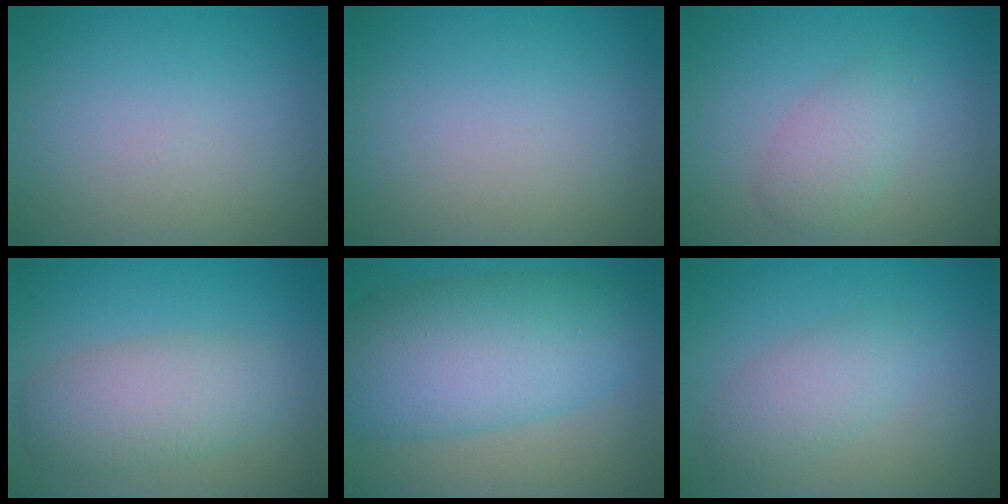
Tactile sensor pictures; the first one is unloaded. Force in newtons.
{"total": 0.0}
{"total": 2.4, "press": 2.4, "slide": 0.1}
{"total": 4.7, "press": 4.7, "slide": 0.3}
{"total": 10.4, "press": 10.4, "slide": 0.2}
{"total": 2.9, "press": 2.9, "slide": 0.0}